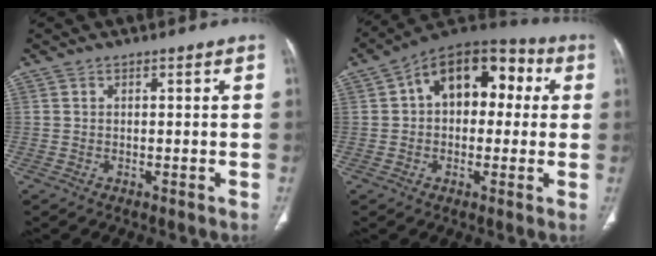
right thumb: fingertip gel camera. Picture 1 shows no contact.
{"total": 15.7, "force": [3.0, 10.1, 11.7], "torque": [-0.119, 0.041, 0.033]}